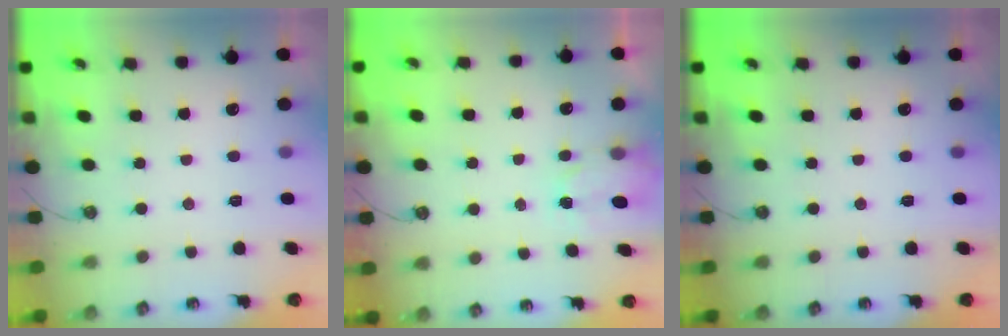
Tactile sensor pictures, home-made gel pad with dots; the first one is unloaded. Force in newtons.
{"total": 2.6, "press": 2.6, "slide": 0.4}
{"total": 0.0}